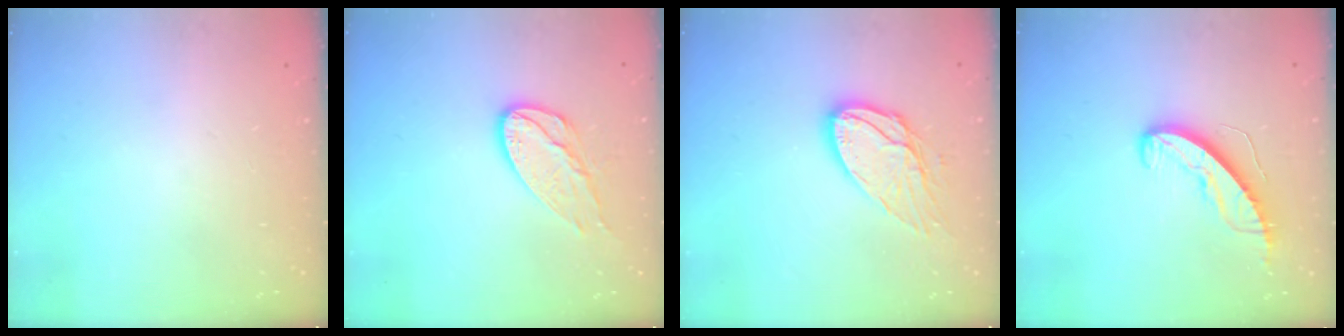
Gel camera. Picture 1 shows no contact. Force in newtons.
{"total": 10.9, "press": 10.9, "slide": 0.5}
{"total": 13.6, "press": 13.5, "slide": 1.1}
{"total": 9.0, "press": 9.0, "slide": 0.5}